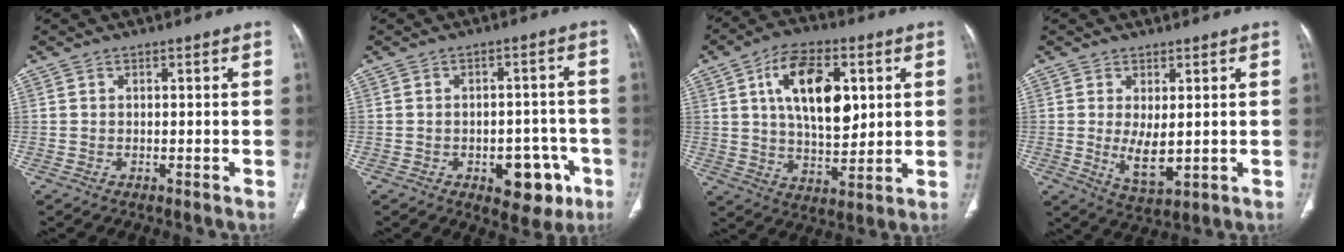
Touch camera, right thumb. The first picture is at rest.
{"total": 9.4, "force": [-4.0, 5.5, 6.4], "torque": [-0.044, 0.030, -0.043]}
{"total": 16.2, "force": [4.6, 8.7, 12.9], "torque": [-0.183, -0.016, 0.081]}
{"total": 6.0, "force": [0.0, 2.6, 5.4], "torque": [-0.088, -0.019, 0.012]}